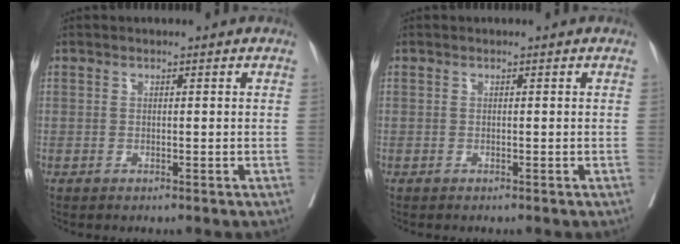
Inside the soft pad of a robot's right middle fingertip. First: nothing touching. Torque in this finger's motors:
{"motor_torque": [-0.68, -0.26, 0.00, -0.01]}